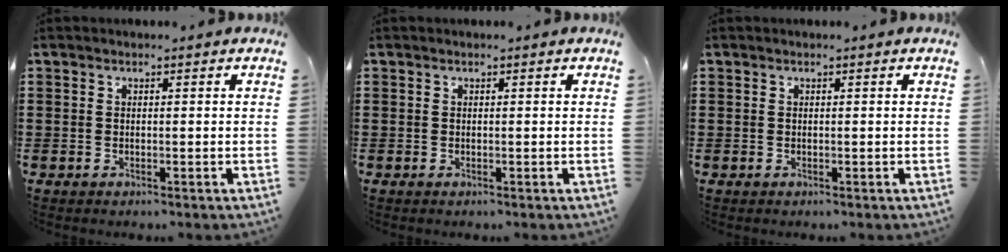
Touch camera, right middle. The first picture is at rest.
{"total": 0.0}
{"total": 0.0}